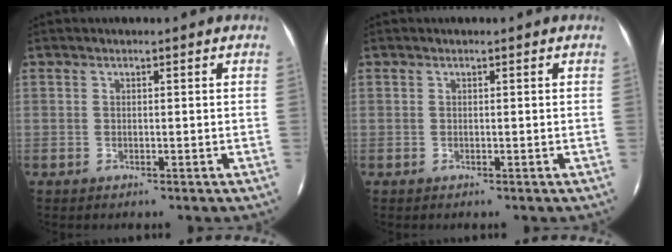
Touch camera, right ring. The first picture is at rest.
{"total": 0.0}